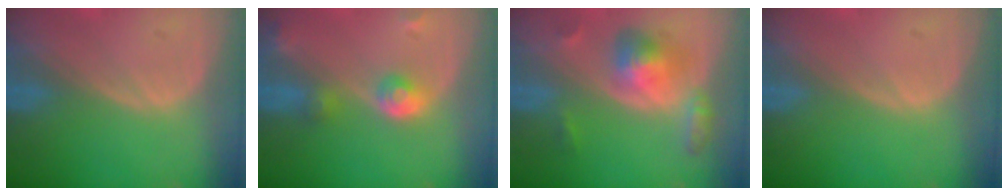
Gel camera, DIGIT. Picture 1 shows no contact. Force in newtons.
{"total": 4.5, "press": 4.1, "slide": 1.8}
{"total": 6.0, "press": 6.0, "slide": 0.2}
{"total": 0.0}